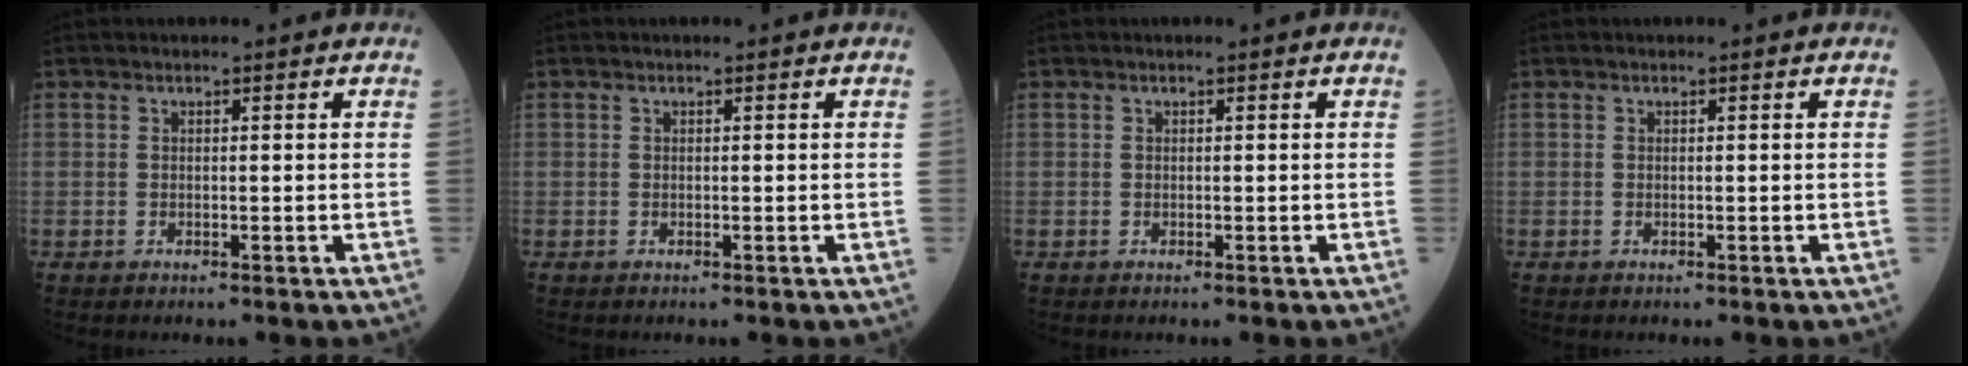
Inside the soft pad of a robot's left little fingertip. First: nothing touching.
{"total": 0.0}
{"total": 0.0}
{"total": 0.0}